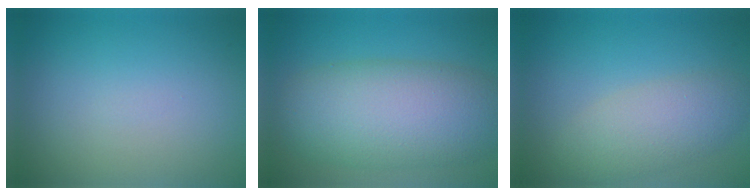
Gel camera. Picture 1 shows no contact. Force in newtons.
{"total": 9.6, "press": 9.6, "slide": 0.5}
{"total": 4.3, "press": 4.3, "slide": 0.4}